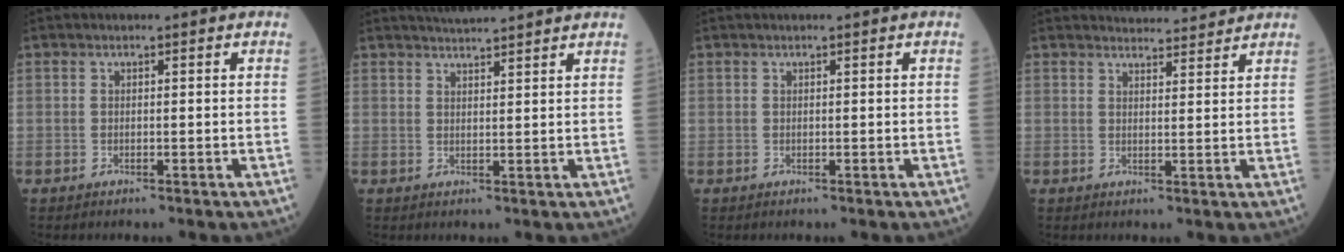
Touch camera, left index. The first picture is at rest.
{"total": 5.5, "force": [5.2, -0.4, 1.7], "torque": [-0.029, 0.023, 0.074]}
{"total": 1.0, "force": [0.9, -0.1, 0.4], "torque": [-0.006, 0.018, 0.019]}
{"total": 6.6, "force": [6.5, 0.5, 0.8], "torque": [-0.012, 0.012, 0.081]}